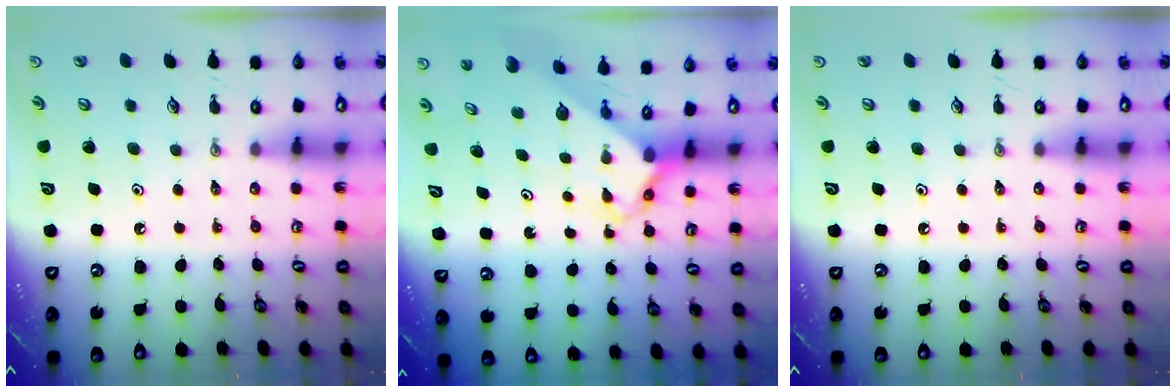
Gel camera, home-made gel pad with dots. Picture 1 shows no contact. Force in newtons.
{"total": 2.6, "press": 2.6, "slide": 0.2}
{"total": 0.0}